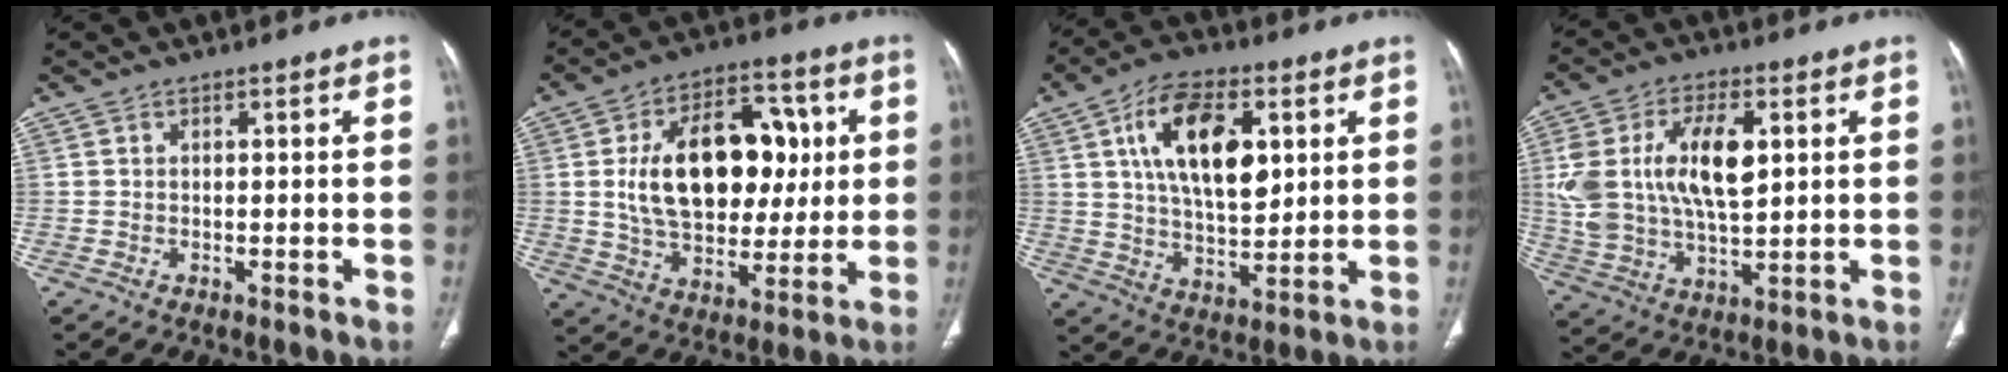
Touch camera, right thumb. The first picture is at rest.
{"total": 21.5, "force": [3.0, 13.6, 16.4], "torque": [-0.226, 0.007, 0.053]}
{"total": 16.4, "force": [5.1, 8.6, 13.1], "torque": [-0.198, -0.015, 0.091]}
{"total": 16.6, "force": [3.6, 8.6, 13.7], "torque": [-0.260, -0.002, 0.072]}